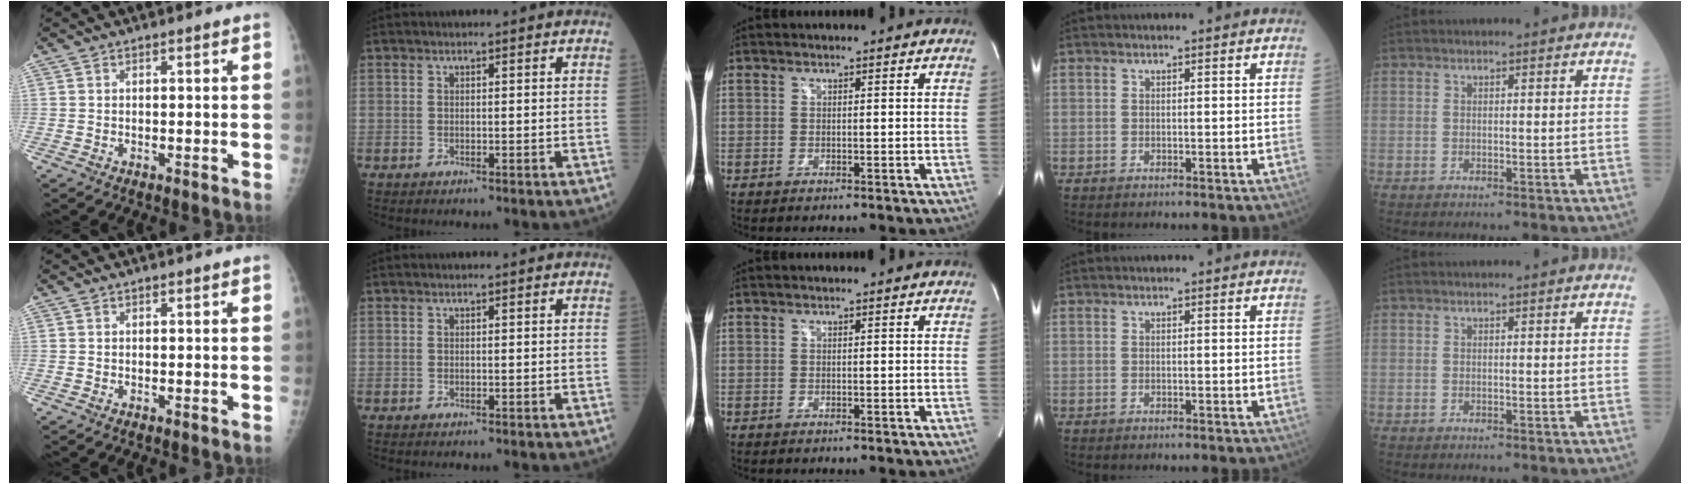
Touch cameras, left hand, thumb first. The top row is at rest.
{}